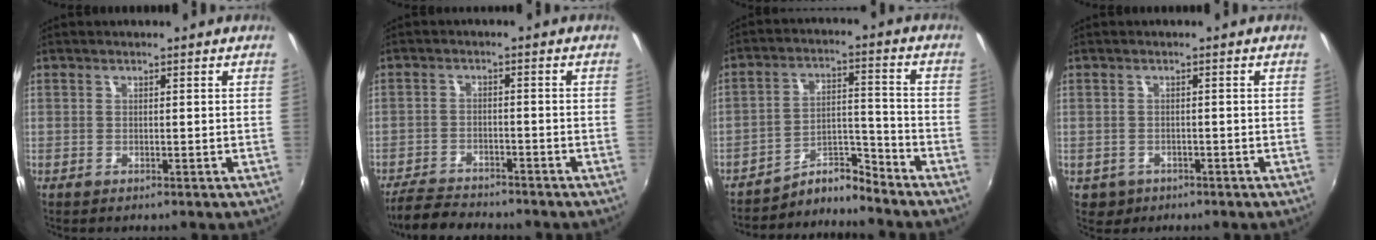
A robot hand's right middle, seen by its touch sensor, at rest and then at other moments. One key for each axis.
{"total": 7.4, "fx": -6.8, "fy": 1.8, "fz": 2.1, "tx": -0.072, "ty": -0.012, "tz": -0.114}
{"total": 6.2, "fx": -6.2, "fy": -0.6, "fz": -0.4, "tx": 0.002, "ty": 0.033, "tz": -0.118}
{"total": 3.4, "fx": -1.3, "fy": 3.0, "fz": 1.1, "tx": -0.032, "ty": -0.002, "tz": -0.011}